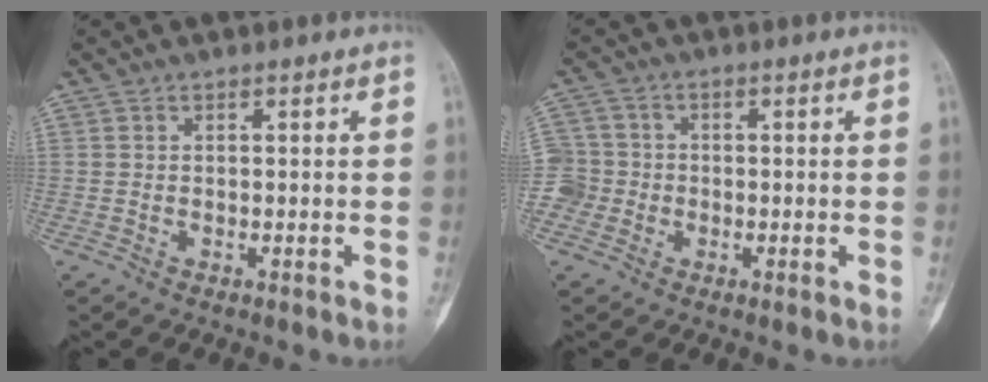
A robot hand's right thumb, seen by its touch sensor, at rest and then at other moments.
{"total": 5.2, "force": [-1.3, 5.0, 0.5], "torque": [0.005, 0.014, -0.030]}